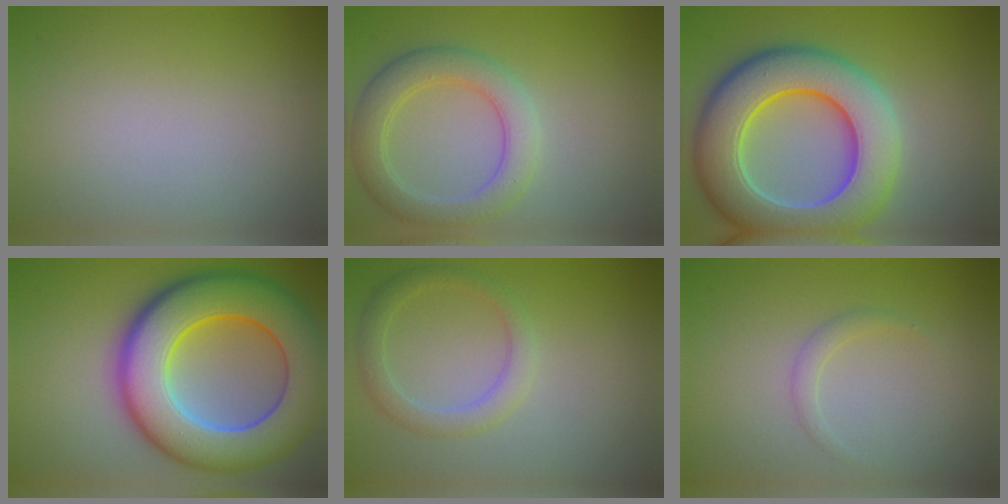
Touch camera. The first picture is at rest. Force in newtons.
{"total": 4.4, "press": 4.4, "slide": 0.1}
{"total": 11.3, "press": 11.3, "slide": 0.8}
{"total": 13.4, "press": 13.4, "slide": 0.4}
{"total": 2.3, "press": 2.3, "slide": 0.1}
{"total": 1.0, "press": 1.0, "slide": 0.1}